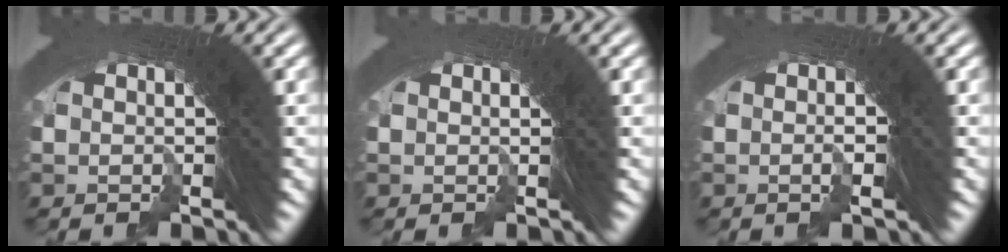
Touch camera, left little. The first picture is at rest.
{"total": 0.6, "force": [-0.4, -0.3, -0.3], "torque": [-0.004, -0.007, -0.005]}
{"total": 2.5, "force": [0.3, 1.4, 2.1], "torque": [-0.015, 0.016, -0.006]}